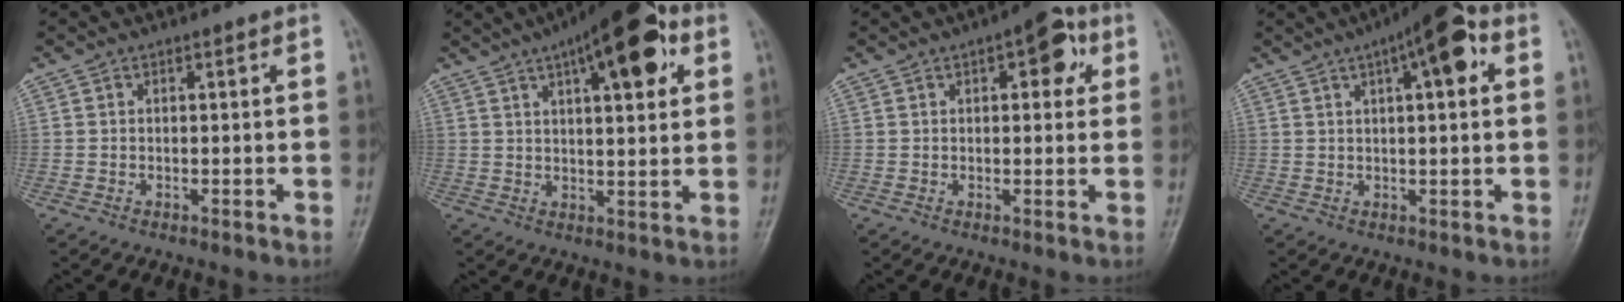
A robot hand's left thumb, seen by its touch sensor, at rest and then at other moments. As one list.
[{"total": 15.6, "force": [7.2, 5.4, 12.7], "torque": [-0.155, -0.001, 0.098]}, {"total": 6.7, "force": [2.6, 3.2, 5.3], "torque": [-0.041, 0.001, 0.023]}, {"total": 10.1, "force": [3.8, 3.1, 8.8], "torque": [-0.118, 0.017, 0.049]}]